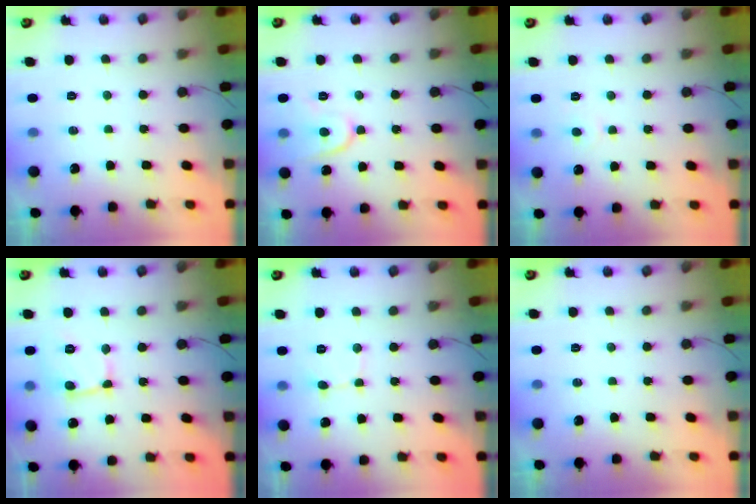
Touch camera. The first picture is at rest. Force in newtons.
{"total": 9.0, "press": 8.9, "slide": 0.9}
{"total": 2.6, "press": 2.6, "slide": 0.2}
{"total": 10.2, "press": 10.1, "slide": 0.8}
{"total": 2.4, "press": 2.4, "slide": 0.3}
{"total": 0.0}